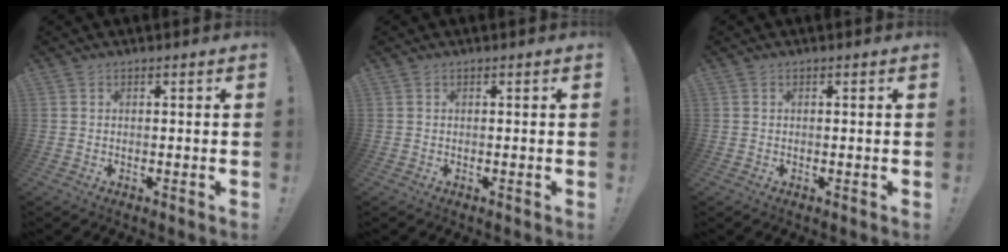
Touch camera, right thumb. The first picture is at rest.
{"total": 0.0}
{"total": 0.0}